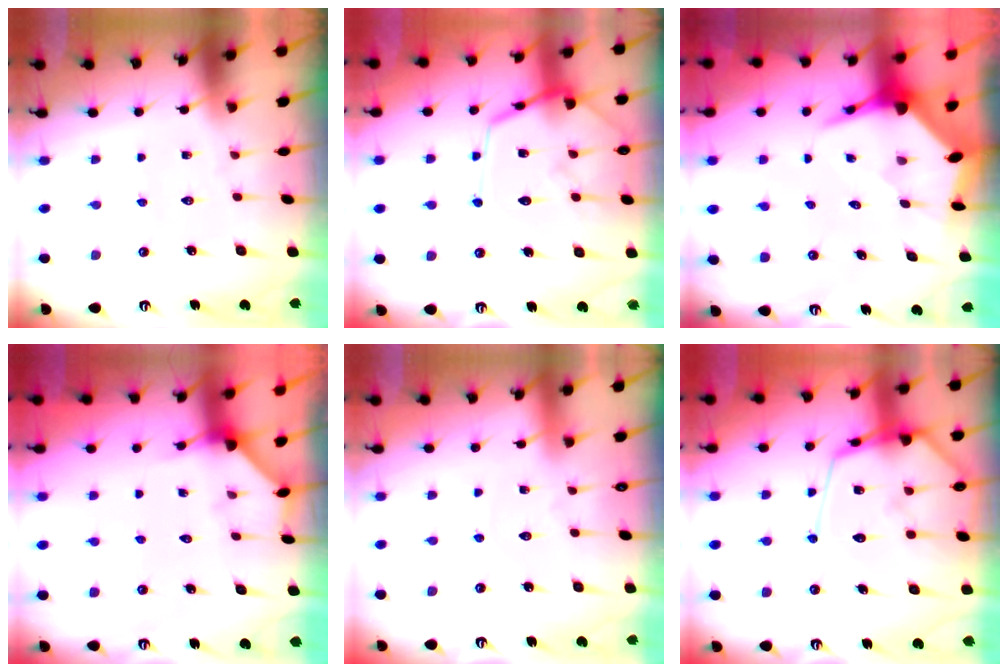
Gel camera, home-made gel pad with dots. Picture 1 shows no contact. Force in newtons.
{"total": 15.1, "press": 15.0, "slide": 1.6}
{"total": 5.0, "press": 5.0, "slide": 0.5}
{"total": 2.5, "press": 2.5, "slide": 0.4}
{"total": 3.7, "press": 3.7, "slide": 0.4}
{"total": 19.1, "press": 19.0, "slide": 1.7}